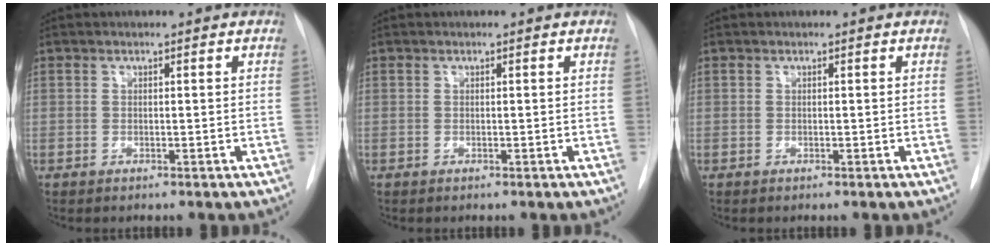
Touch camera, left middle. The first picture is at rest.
{"total": 0.0}
{"total": 0.0}